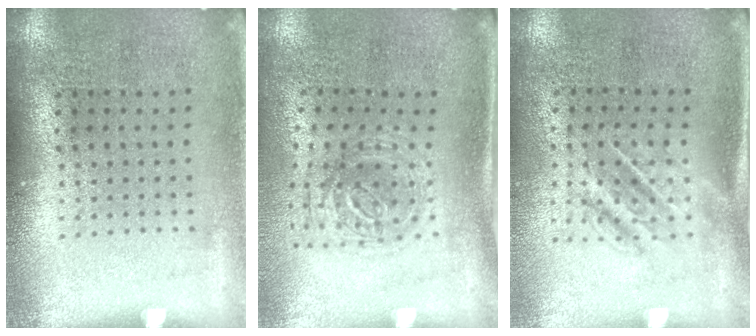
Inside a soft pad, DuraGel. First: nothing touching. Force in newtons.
{"total": 1.1, "press": 1.0, "slide": 0.4}
{"total": 1.7, "press": 1.3, "slide": 1.1}